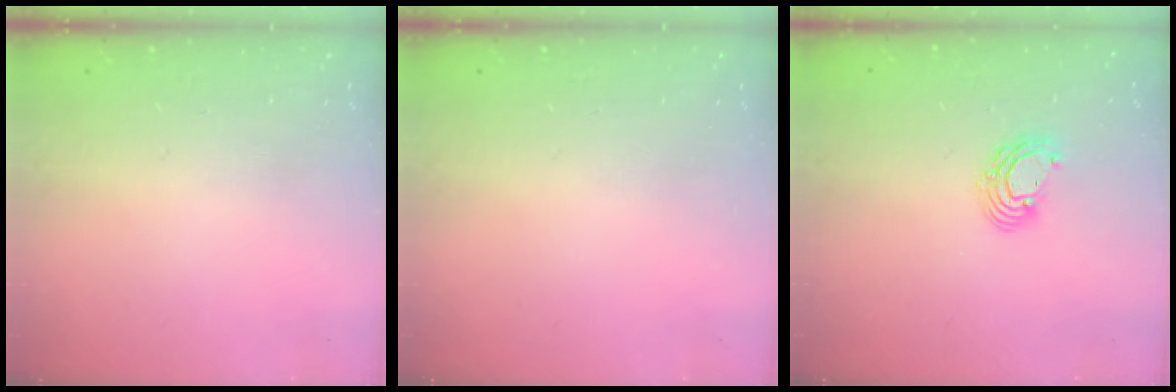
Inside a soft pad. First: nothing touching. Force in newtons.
{"total": 0.0}
{"total": 6.2, "press": 6.2, "slide": 0.4}